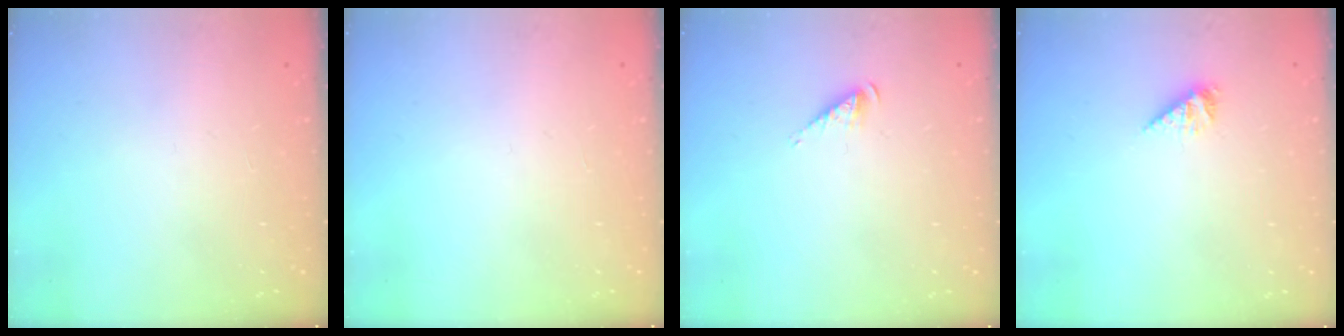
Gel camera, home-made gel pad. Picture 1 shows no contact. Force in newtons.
{"total": 0.0}
{"total": 3.3, "press": 3.3, "slide": 0.5}
{"total": 2.8, "press": 2.8, "slide": 0.5}